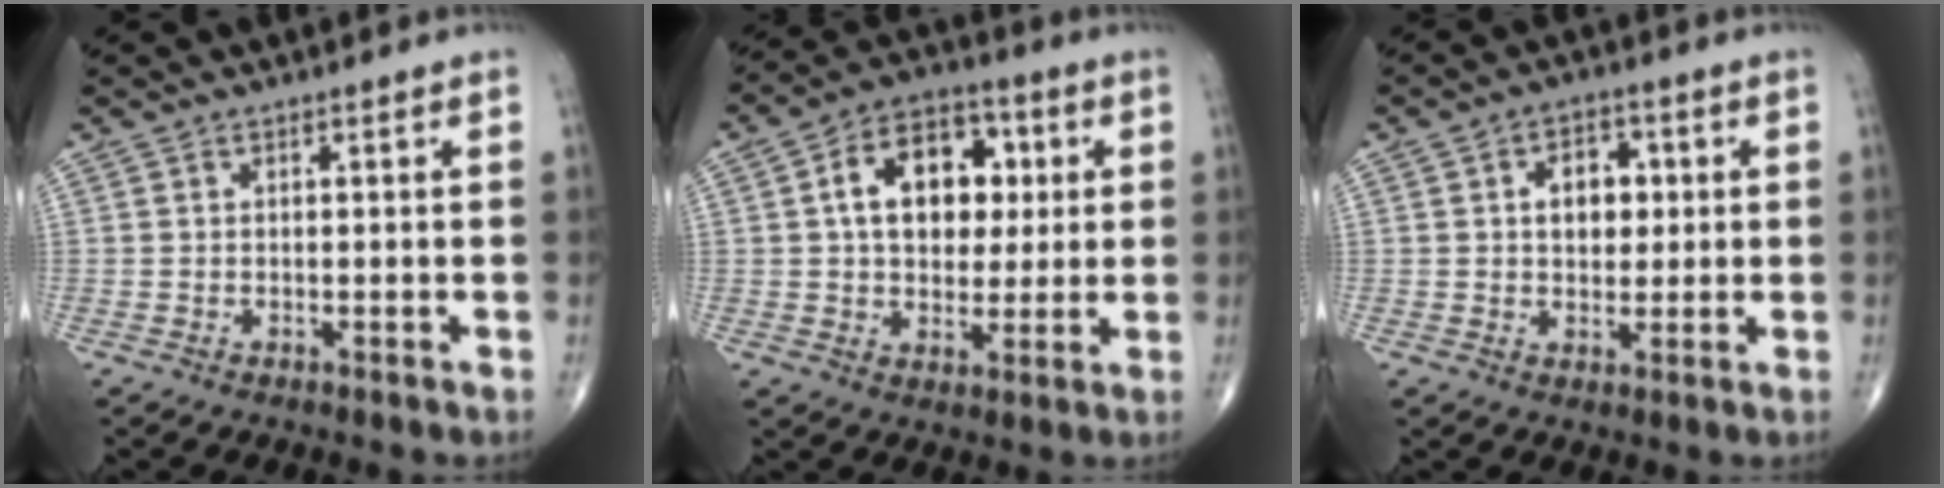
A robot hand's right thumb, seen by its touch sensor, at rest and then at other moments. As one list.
[{"total": 14.4, "force": [2.8, 9.9, 10.1], "torque": [-0.112, 0.011, 0.038]}, {"total": 6.9, "force": [1.1, 4.8, 4.8], "torque": [-0.039, 0.004, 0.014]}]